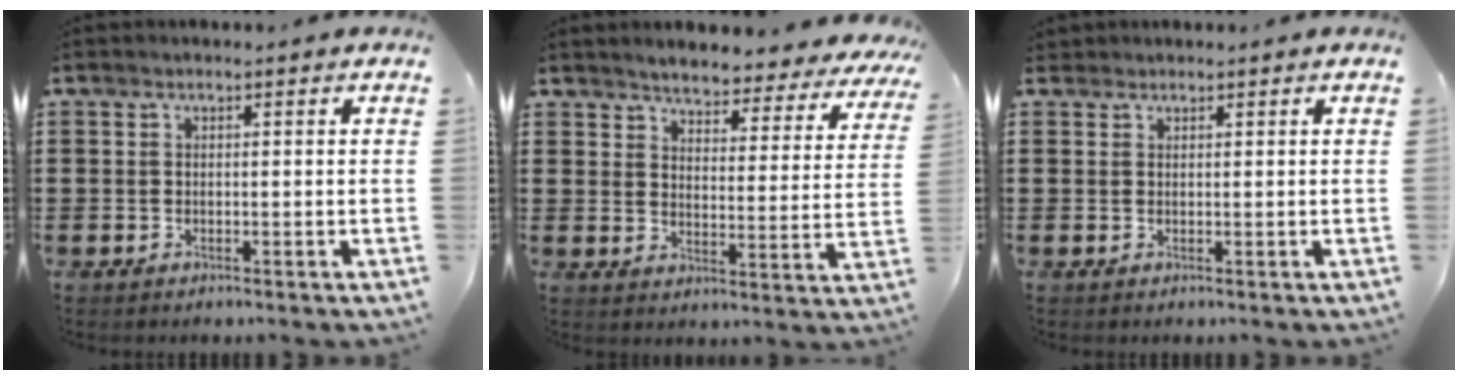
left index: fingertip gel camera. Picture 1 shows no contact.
{"total": 3.7, "force": [3.7, 0.0, 0.5], "torque": [-0.033, -0.032, 0.058]}
{"total": 0.8, "force": [0.7, 0.4, 0.1], "torque": [-0.004, 0.003, 0.013]}